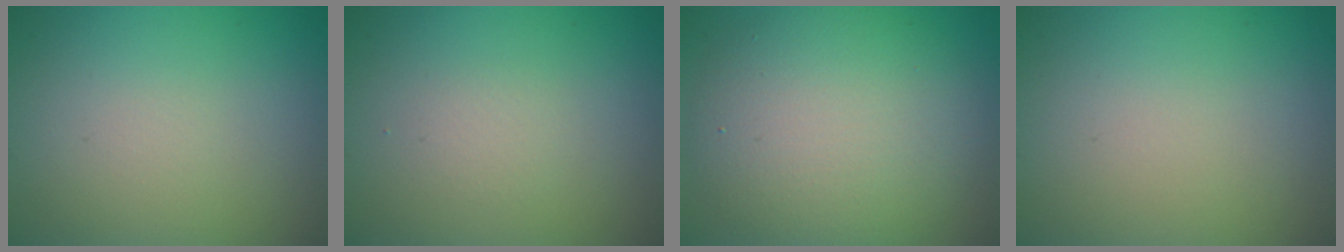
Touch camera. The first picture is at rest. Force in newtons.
{"total": 1.0, "press": 1.0, "slide": 0.1}
{"total": 8.0, "press": 7.9, "slide": 0.8}
{"total": 0.0}